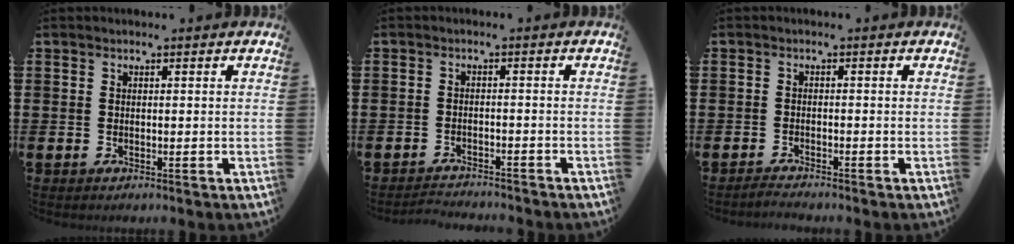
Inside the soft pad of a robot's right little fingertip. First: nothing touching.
{"total": 1.7, "force": [-1.7, -0.1, -0.1], "torque": [-0.004, 0.003, -0.036]}
{"total": 1.1, "force": [-1.1, -0.1, 0.3], "torque": [-0.007, 0.000, -0.022]}